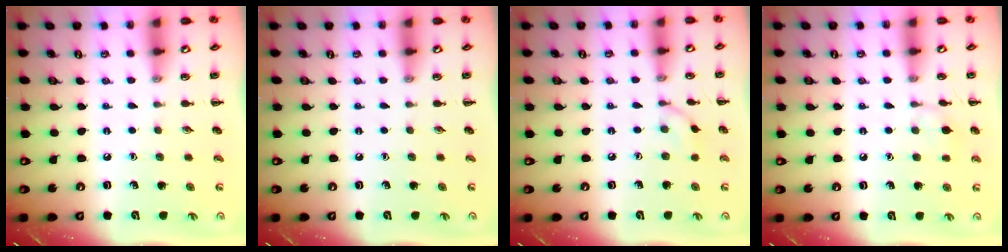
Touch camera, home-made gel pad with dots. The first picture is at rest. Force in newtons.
{"total": 0.0}
{"total": 5.2, "press": 5.1, "slide": 1.2}
{"total": 6.3, "press": 6.0, "slide": 2.1}